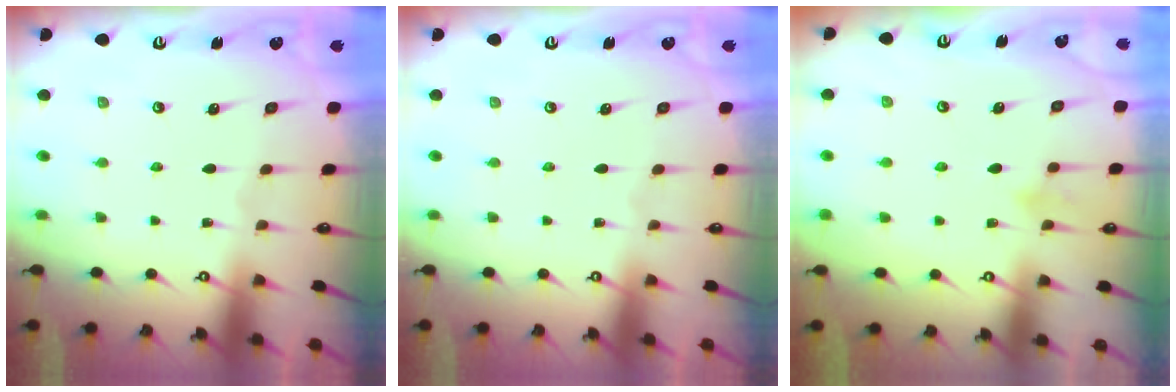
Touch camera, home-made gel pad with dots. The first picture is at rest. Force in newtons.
{"total": 0.0}
{"total": 7.9, "press": 7.8, "slide": 1.4}